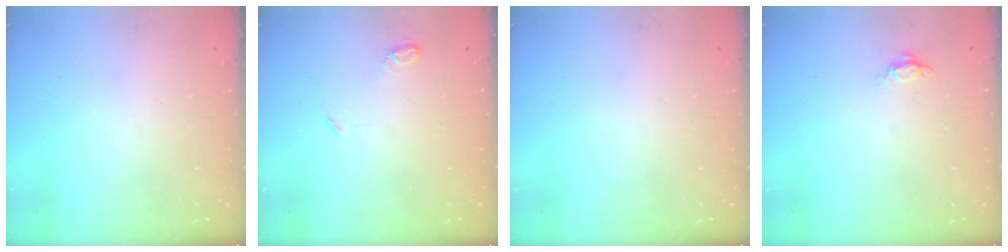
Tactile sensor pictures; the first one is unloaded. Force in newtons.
{"total": 4.3, "press": 4.2, "slide": 0.5}
{"total": 0.0}
{"total": 3.4, "press": 3.3, "slide": 0.5}